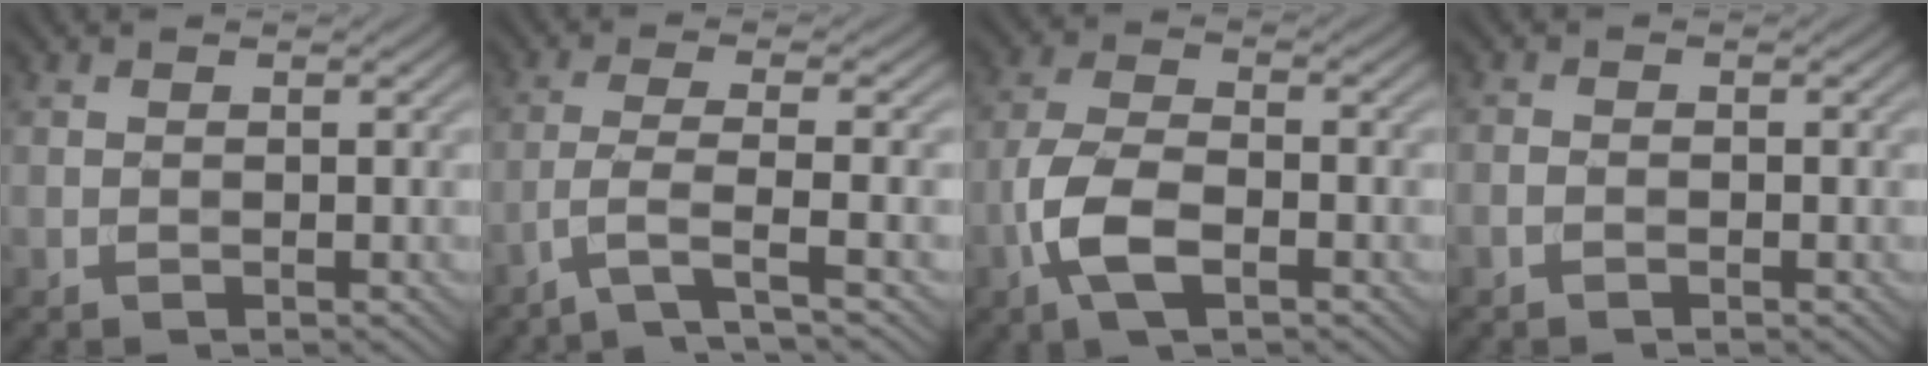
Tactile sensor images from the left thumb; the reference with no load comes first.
{"total": 4.1, "force": [-2.3, 0.4, 3.4], "torque": [-0.061, 0.007, -0.072]}
{"total": 7.1, "force": [-3.0, 3.2, 5.6], "torque": [-0.127, -0.001, -0.070]}
{"total": 0.9, "force": [-0.6, 0.5, 0.6], "torque": [-0.012, 0.001, -0.014]}